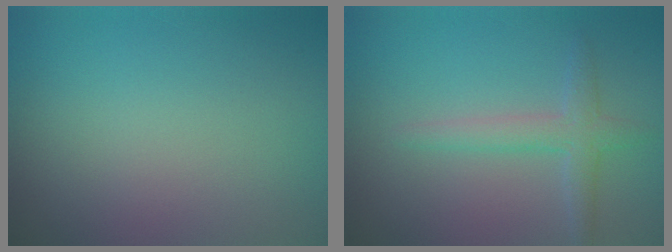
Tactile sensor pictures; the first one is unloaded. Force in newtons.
{"total": 2.2, "press": 2.2, "slide": 0.0}